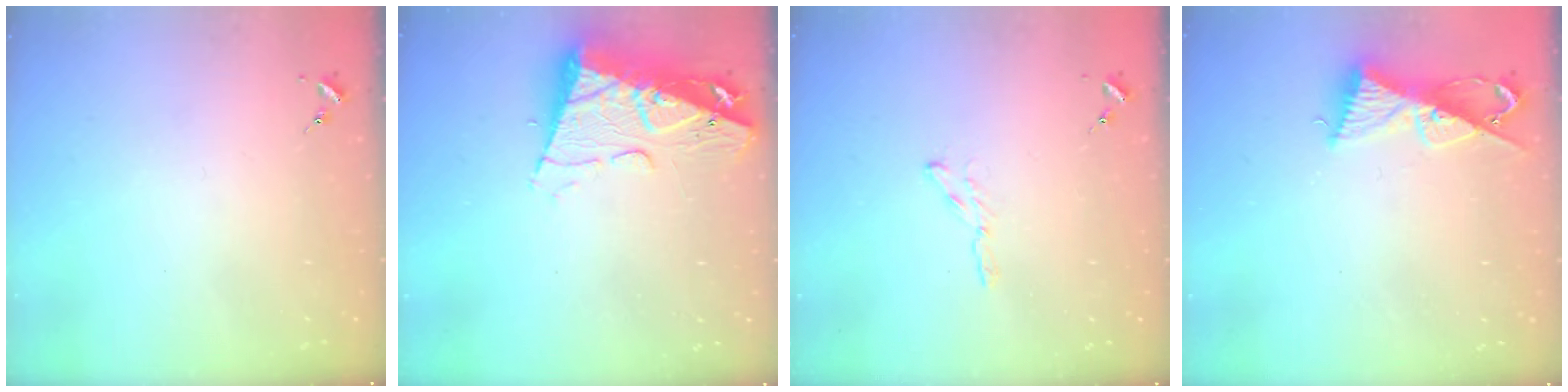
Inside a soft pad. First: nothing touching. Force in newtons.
{"total": 14.8, "press": 14.8, "slide": 1.6}
{"total": 2.4, "press": 2.4, "slide": 0.2}
{"total": 9.9, "press": 9.9, "slide": 0.4}